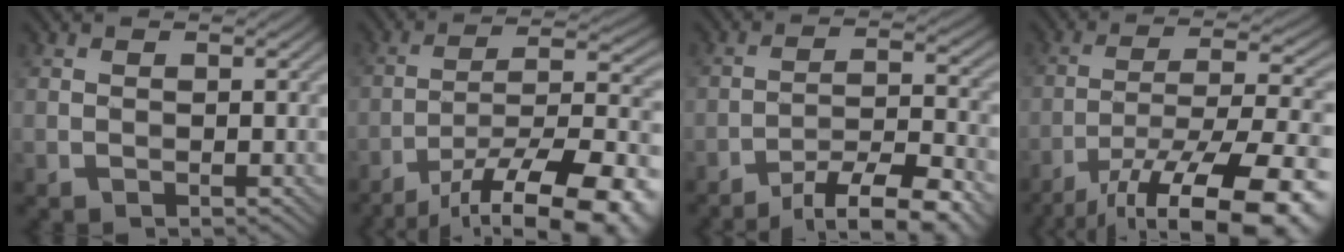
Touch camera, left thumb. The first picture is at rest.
{"total": 17.3, "force": [-11.7, 5.0, 11.7], "torque": [-0.161, -0.008, -0.180]}
{"total": 9.8, "force": [-7.4, 2.0, 6.1], "torque": [-0.109, 0.003, -0.118]}
{"total": 16.9, "force": [-11.2, 5.0, 11.5], "torque": [-0.179, -0.017, -0.169]}